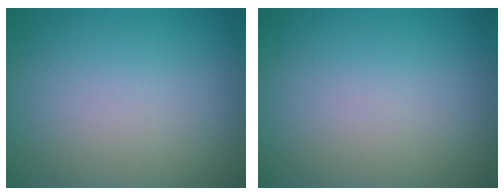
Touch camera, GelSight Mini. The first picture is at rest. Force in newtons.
{"total": 0.0}